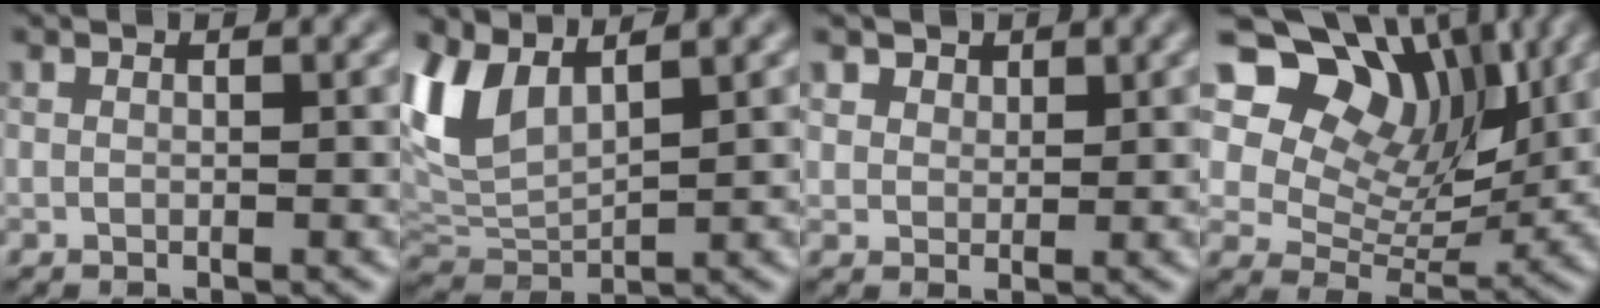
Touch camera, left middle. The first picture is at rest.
{"total": 5.4, "force": [1.5, 2.9, 4.3], "torque": [-0.121, 0.006, 0.038]}
{"total": 2.4, "force": [1.7, 1.6, 0.4], "torque": [-0.034, 0.000, 0.039]}
{"total": 8.6, "force": [3.4, 6.4, 4.6], "torque": [-0.066, -0.003, 0.062]}